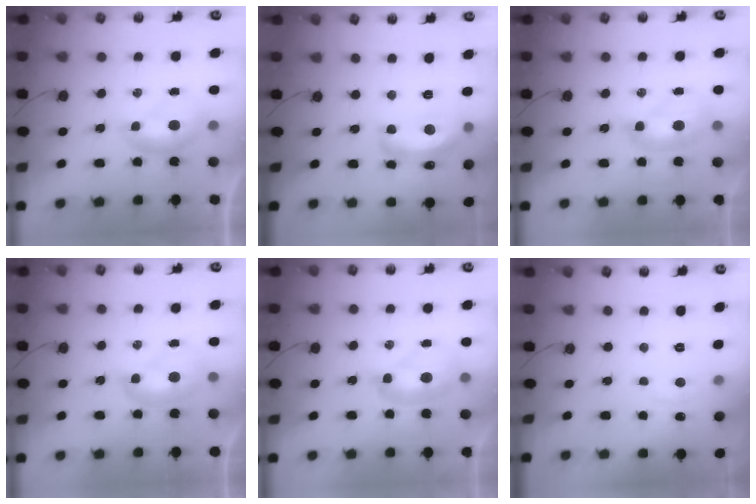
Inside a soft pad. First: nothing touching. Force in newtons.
{"total": 8.4, "press": 8.3, "slide": 0.9}
{"total": 1.8, "press": 1.8, "slide": 0.0}
{"total": 2.2, "press": 2.2, "slide": 0.3}
{"total": 3.4, "press": 3.4, "slide": 0.2}
{"total": 2.5, "press": 2.4, "slide": 0.5}